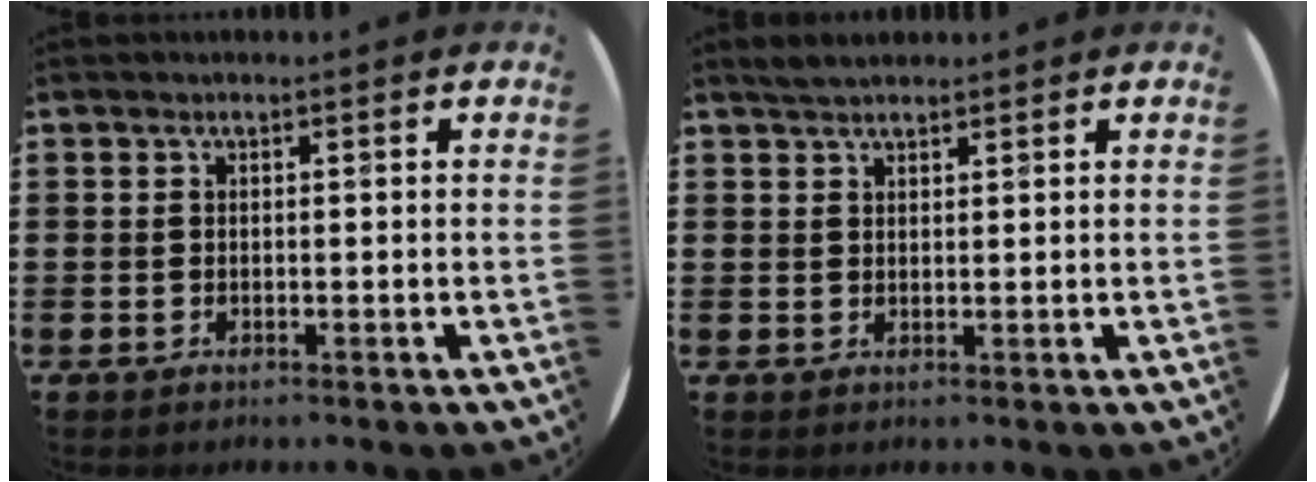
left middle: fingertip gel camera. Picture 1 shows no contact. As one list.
[{"total": 2.1, "force": [2.0, 0.5, 0.6], "torque": [-0.016, 0.006, 0.038]}]